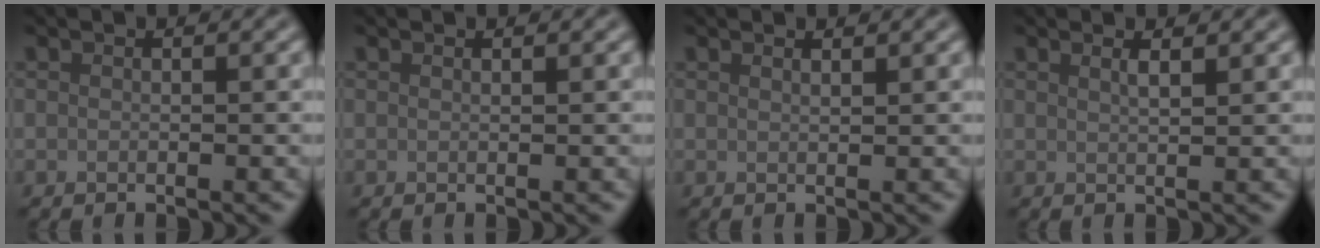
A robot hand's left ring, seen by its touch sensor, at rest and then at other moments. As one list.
[{"total": 0.0}, {"total": 0.9, "force": [0.8, 0.2, 0.4], "torque": [-0.001, -0.002, 0.008]}, {"total": 1.4, "force": [0.9, 0.5, 1.0], "torque": [-0.008, 0.005, 0.008]}]